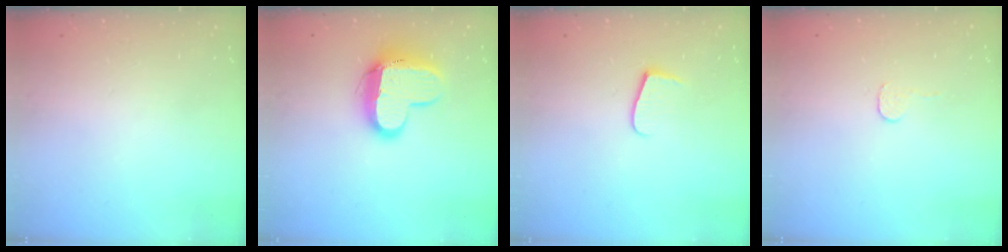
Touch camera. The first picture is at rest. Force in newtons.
{"total": 12.0, "press": 11.9, "slide": 1.1}
{"total": 6.2, "press": 6.2, "slide": 0.6}
{"total": 3.0, "press": 3.0, "slide": 0.3}